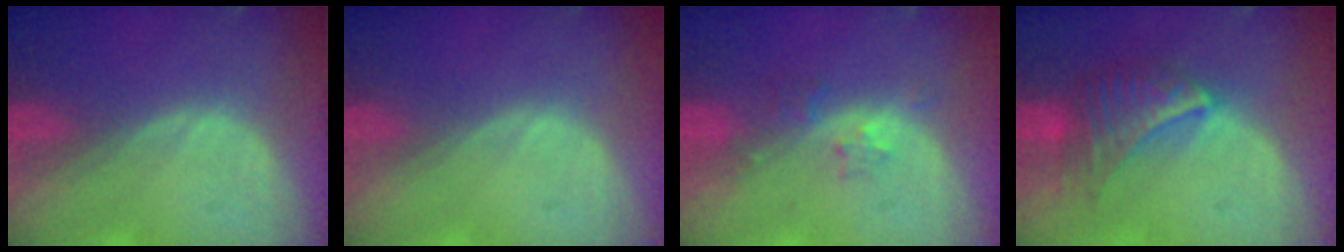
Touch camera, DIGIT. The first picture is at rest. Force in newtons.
{"total": 0.0}
{"total": 2.6, "press": 2.6, "slide": 0.2}
{"total": 6.4, "press": 6.3, "slide": 1.1}